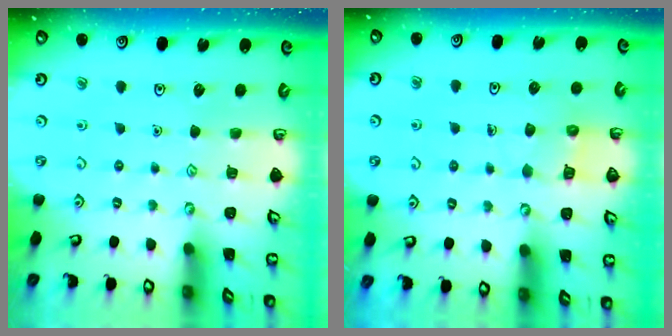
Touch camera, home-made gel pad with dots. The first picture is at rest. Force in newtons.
{"total": 5.8, "press": 5.7, "slide": 0.5}